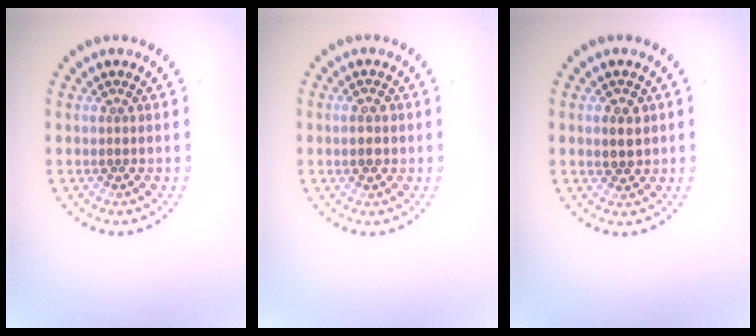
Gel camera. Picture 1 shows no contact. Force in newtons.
{"total": 2.1, "press": 2.1, "slide": 0.2}
{"total": 2.0, "press": 2.0, "slide": 0.4}